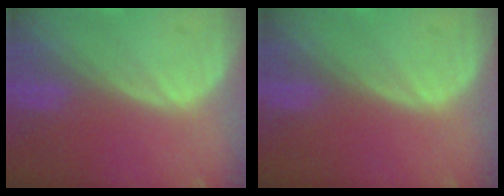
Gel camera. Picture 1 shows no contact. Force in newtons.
{"total": 0.0}